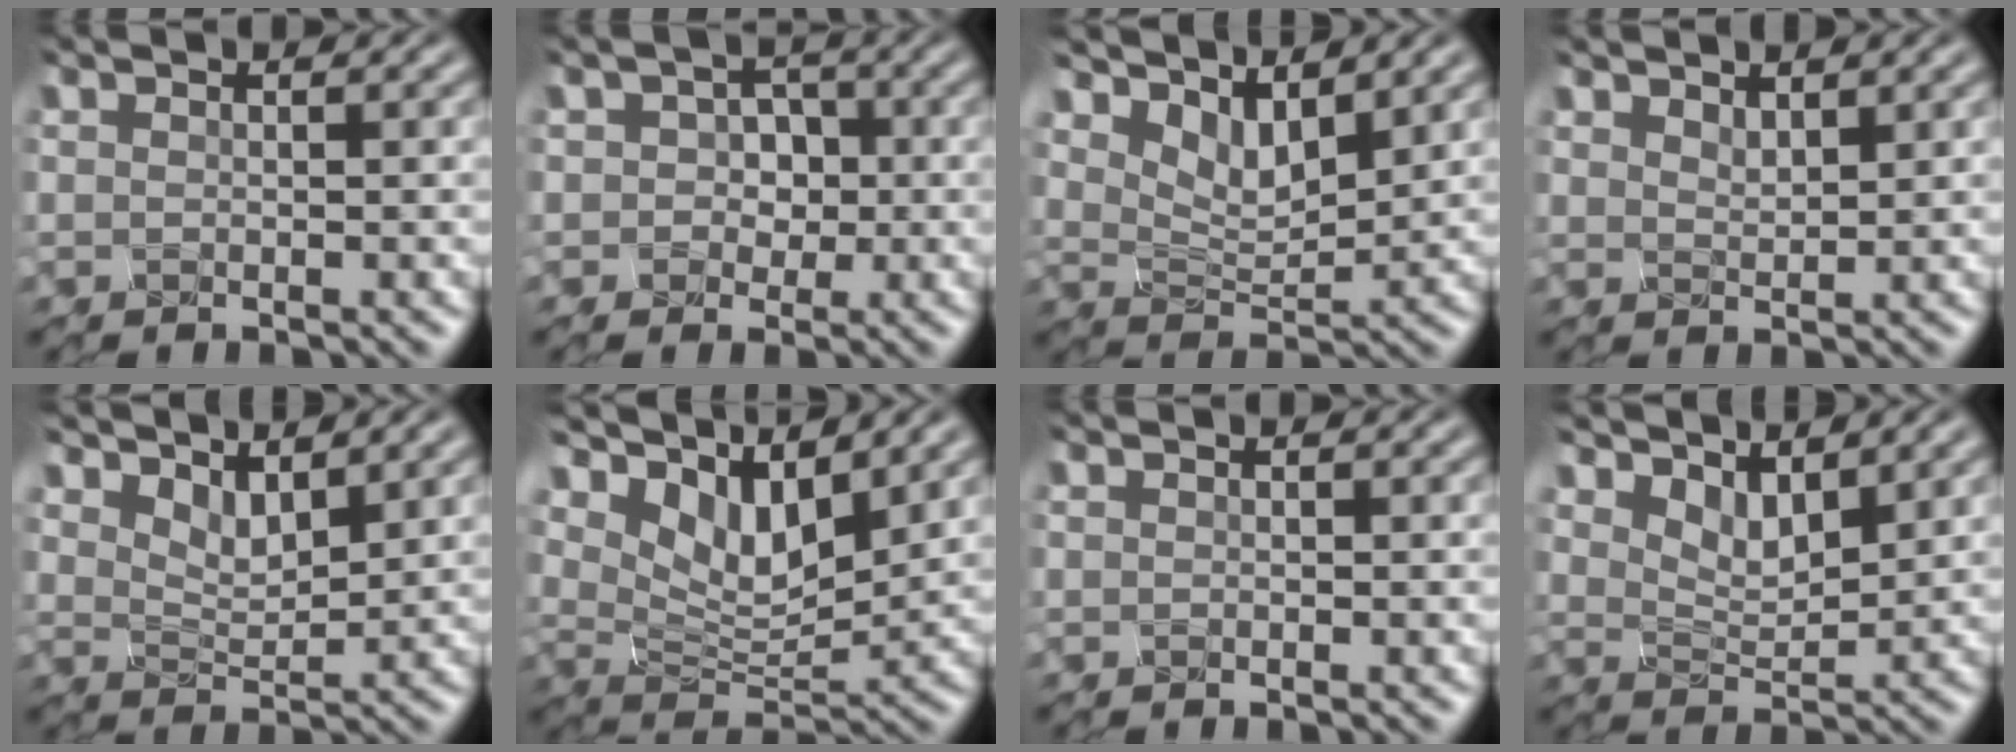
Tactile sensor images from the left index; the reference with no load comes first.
{"total": 4.0, "force": [-1.0, 3.4, 1.9], "torque": [-0.060, 0.006, -0.019]}
{"total": 6.9, "force": [3.6, 3.3, 4.9], "torque": [-0.104, -0.003, 0.063]}
{"total": 2.2, "force": [1.6, 0.9, 1.2], "torque": [-0.030, -0.005, 0.025]}
{"total": 5.6, "force": [3.2, 2.7, 3.7], "torque": [-0.089, 0.004, 0.044]}
{"total": 9.1, "force": [4.1, 4.3, 6.9], "torque": [-0.143, 0.004, 0.073]}
{"total": 0.0}
{"total": 6.3, "force": [3.4, 3.1, 4.2], "torque": [-0.098, 0.003, 0.051]}